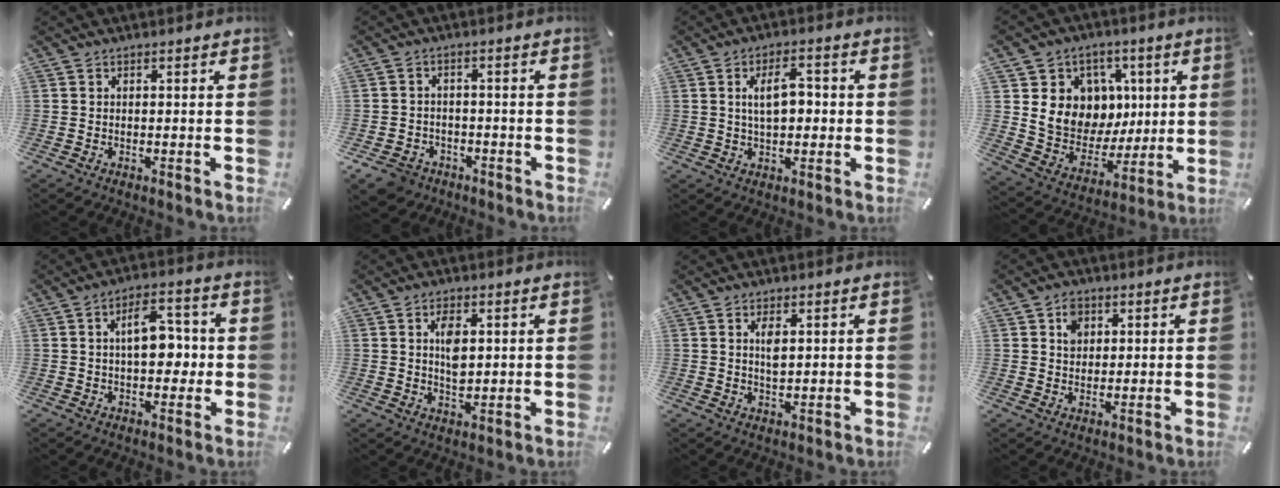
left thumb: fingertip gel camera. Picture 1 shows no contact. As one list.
[{"total": 5.2, "force": [-3.4, 3.8, 1.3], "torque": [-0.037, 0.015, -0.066]}, {"total": 7.2, "force": [0.7, 3.9, 5.9], "torque": [-0.099, 0.009, 0.007]}, {"total": 12.6, "force": [2.7, 12.0, 3.0], "torque": [-0.036, -0.030, 0.062]}, {"total": 9.6, "force": [0.6, 5.6, 7.7], "torque": [-0.102, 0.005, 0.005]}, {"total": 5.4, "force": [1.3, 3.1, 4.3], "torque": [-0.076, -0.006, 0.014]}, {"total": 3.4, "force": [1.1, 1.5, 2.9], "torque": [-0.062, -0.002, 0.014]}, {"total": 4.5, "force": [1.7, 3.8, 1.7], "torque": [-0.019, 0.000, 0.025]}]